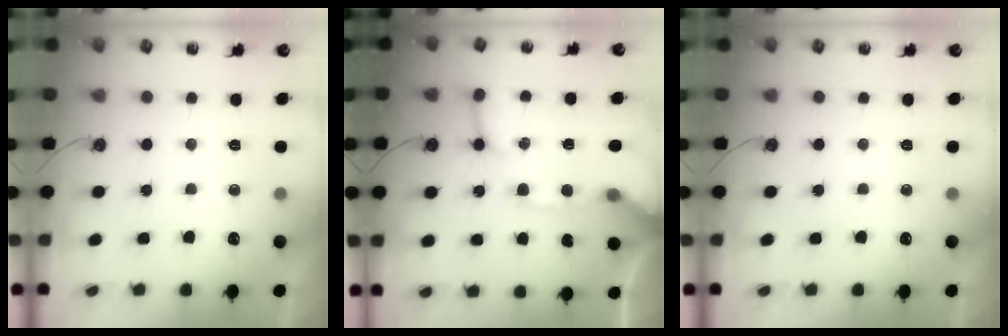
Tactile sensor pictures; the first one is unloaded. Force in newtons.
{"total": 15.9, "press": 15.7, "slide": 2.6}
{"total": 0.0}